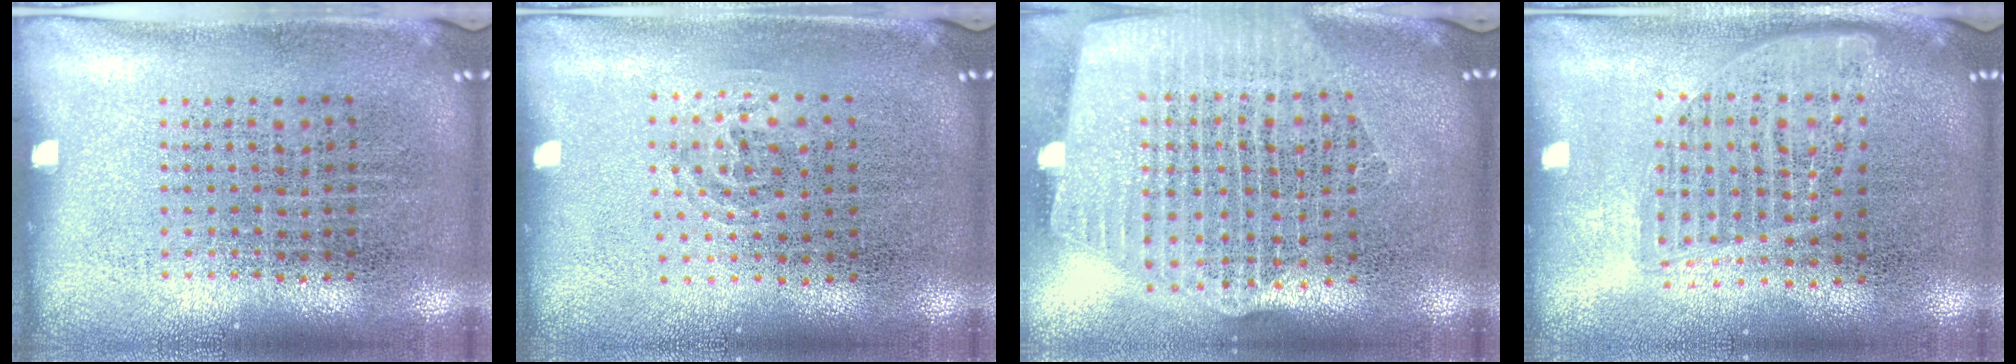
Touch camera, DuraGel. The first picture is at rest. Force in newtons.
{"total": 0.9, "press": 0.6, "slide": 0.7}
{"total": 2.6, "press": 2.2, "slide": 1.4}
{"total": 1.6, "press": 1.4, "slide": 0.7}